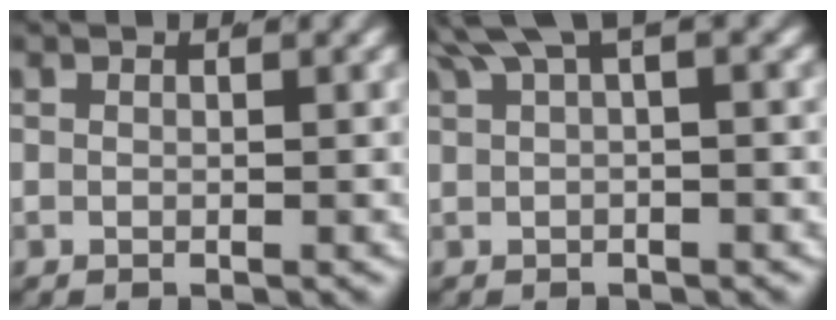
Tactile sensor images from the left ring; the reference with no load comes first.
{"total": 3.2, "force": [2.0, 0.6, 2.4], "torque": [-0.036, 0.011, 0.035]}